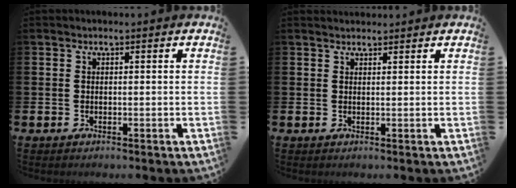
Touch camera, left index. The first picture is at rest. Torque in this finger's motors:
{"motor_torque": [0.54, -0.91, -0.15, -0.05]}